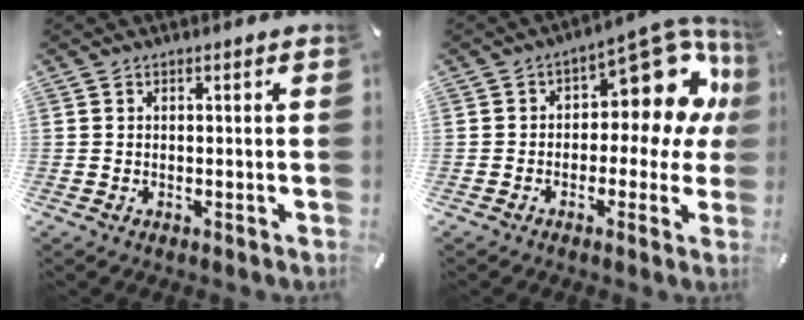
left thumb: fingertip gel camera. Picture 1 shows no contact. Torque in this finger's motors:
{"motor_torque": [2.01, 2.02, 0.21, -0.25, 0.04]}